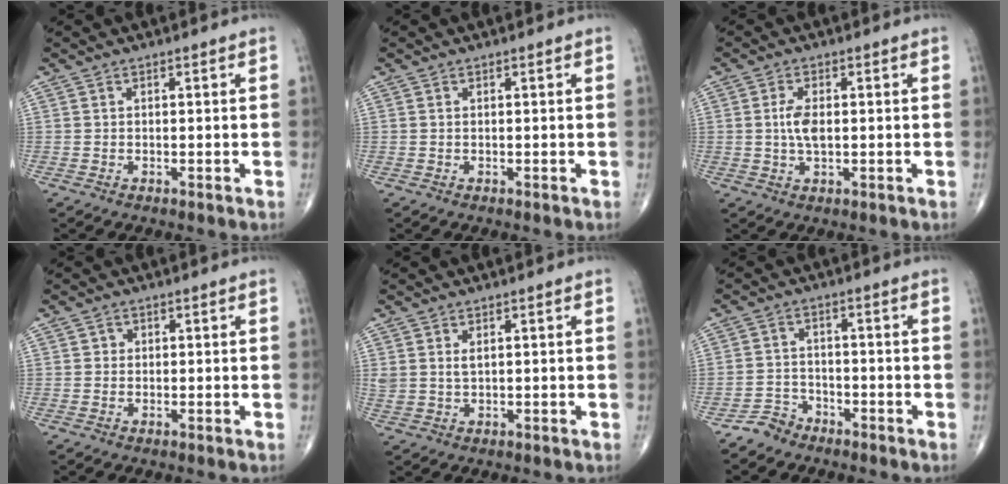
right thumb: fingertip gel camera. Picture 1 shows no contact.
{"total": 0.0}
{"total": 4.3, "force": [0.3, 2.0, 3.8], "torque": [-0.076, 0.000, 0.006]}
{"total": 1.2, "force": [0.2, 1.1, 0.3], "torque": [0.002, 0.002, 0.001]}
{"total": 2.3, "force": [1.0, 1.2, 1.7], "torque": [-0.034, -0.003, 0.027]}
{"total": 3.7, "force": [-3.1, 2.1, 0.0], "torque": [0.012, 0.018, -0.062]}